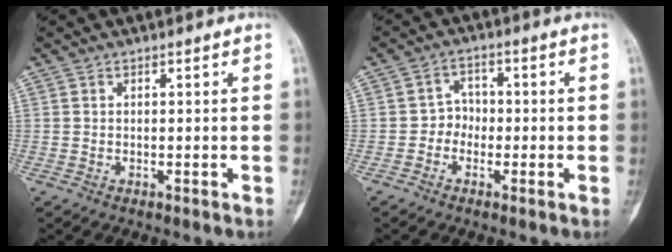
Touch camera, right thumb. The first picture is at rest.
{"total": 3.6, "force": [-1.1, 3.2, 1.3], "torque": [0.010, 0.014, -0.031]}